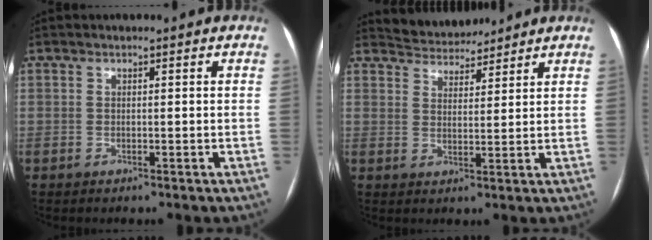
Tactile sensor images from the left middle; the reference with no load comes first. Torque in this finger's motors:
{"motor_torque": [0.05, -0.13, -0.03, -0.02]}